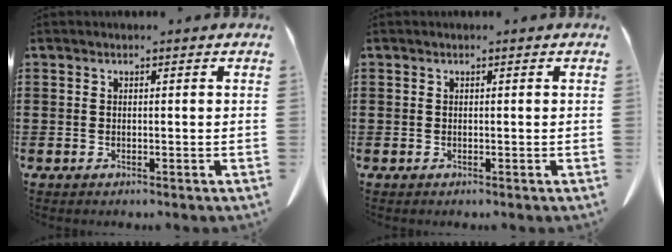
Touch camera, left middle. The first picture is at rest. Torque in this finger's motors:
{"motor_torque": [-0.07, 0.07, -0.02, -0.01]}